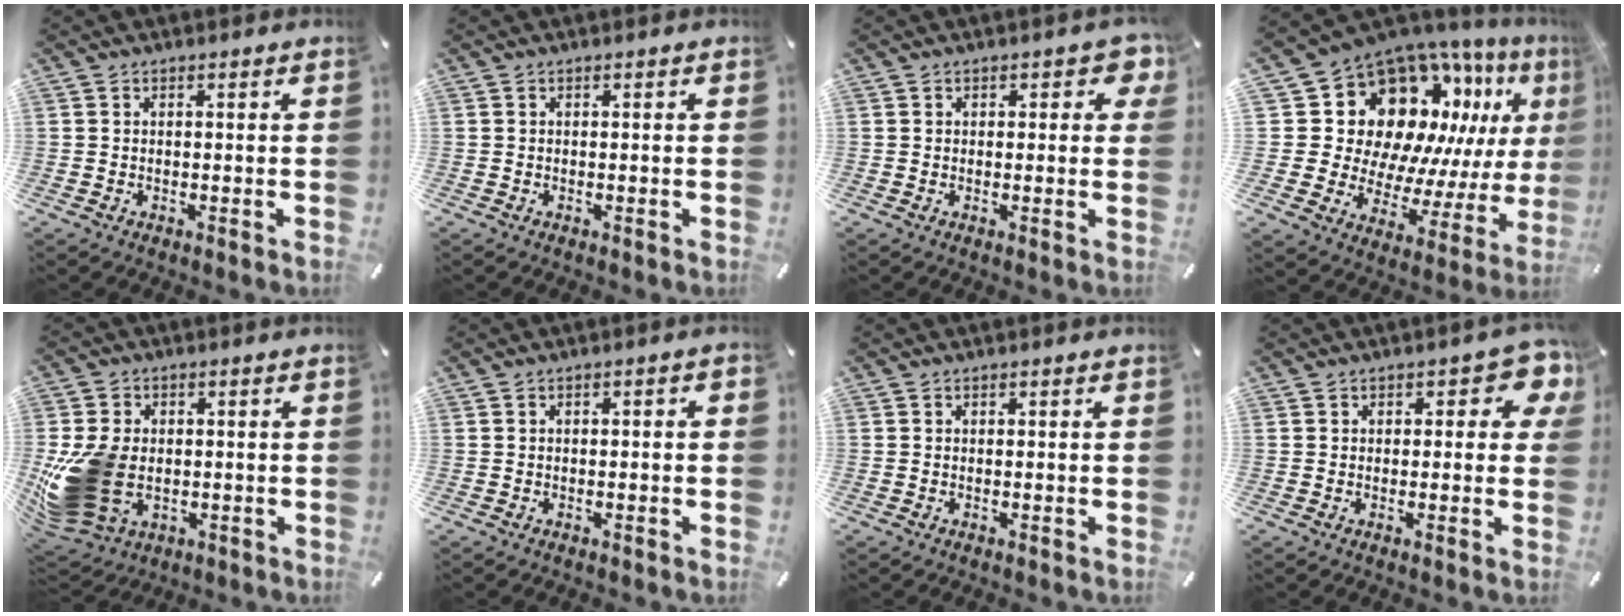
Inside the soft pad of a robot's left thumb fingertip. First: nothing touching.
{"total": 0.0}
{"total": 3.4, "force": [1.5, 2.1, 2.3], "torque": [-0.016, -0.002, 0.020]}
{"total": 19.0, "force": [9.4, 13.2, 9.9], "torque": [-0.174, -0.103, 0.191]}
{"total": 16.2, "force": [-2.2, 11.9, 10.7], "torque": [-0.229, 0.001, -0.038]}
{"total": 1.2, "force": [-0.4, 0.5, 1.0], "torque": [-0.017, 0.003, -0.009]}
{"total": 0.0}
{"total": 6.0, "force": [2.4, 3.3, 4.4], "torque": [-0.042, -0.007, 0.034]}